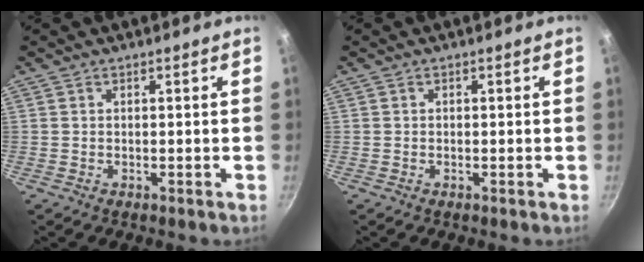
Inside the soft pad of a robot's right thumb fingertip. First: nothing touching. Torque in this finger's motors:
{"motor_torque": [-0.50, -0.14, -0.34, 0.18, 0.04]}